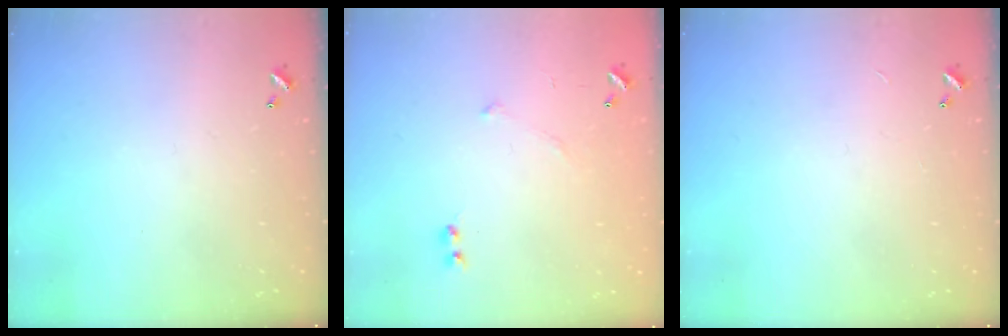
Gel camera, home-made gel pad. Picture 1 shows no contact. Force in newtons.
{"total": 5.4, "press": 5.3, "slide": 0.7}
{"total": 0.9, "press": 0.9, "slide": 0.2}